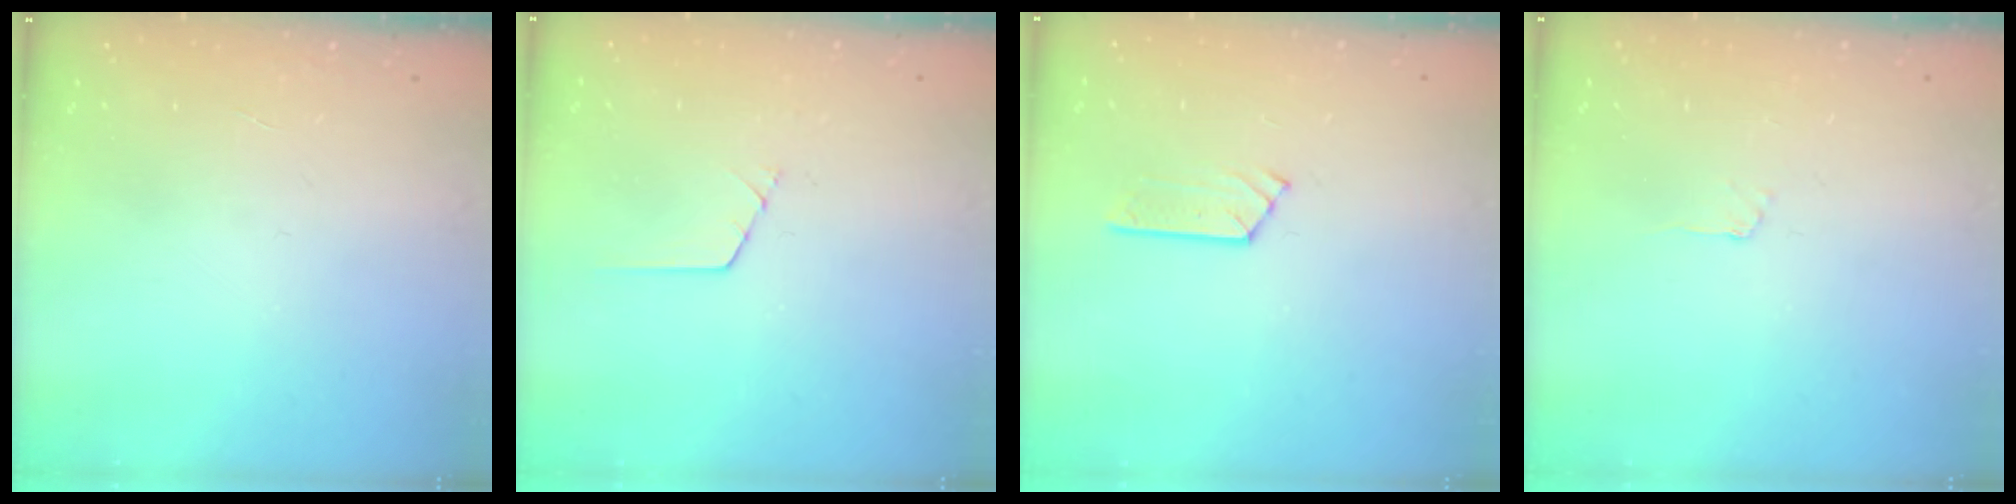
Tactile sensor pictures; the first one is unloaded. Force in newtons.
{"total": 0.6, "press": 0.6, "slide": 0.2}
{"total": 3.7, "press": 3.7, "slide": 0.4}
{"total": 2.5, "press": 2.5, "slide": 0.3}